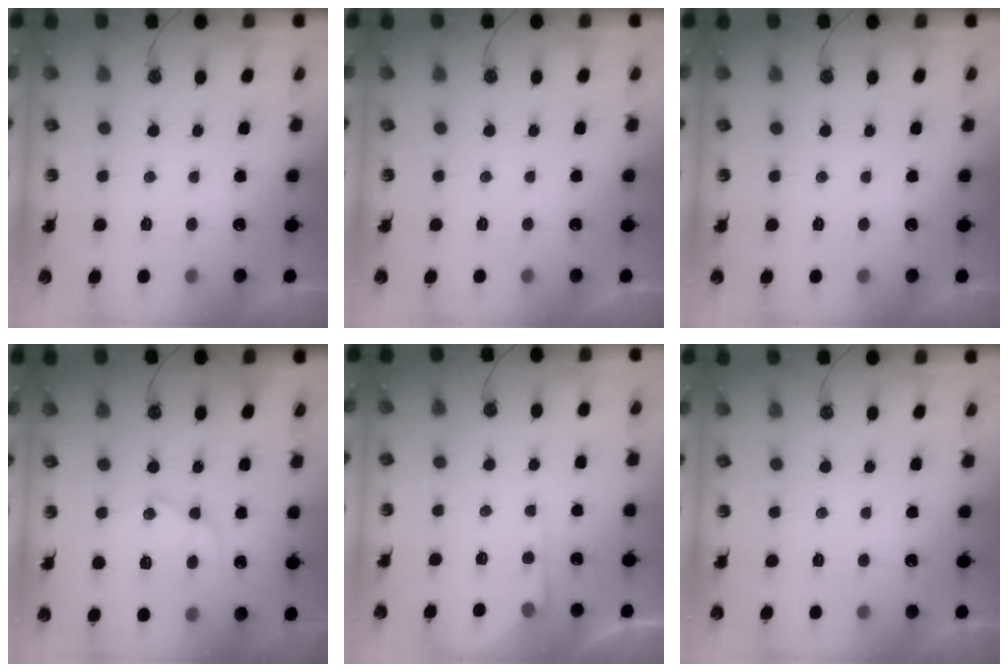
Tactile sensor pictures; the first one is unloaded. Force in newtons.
{"total": 0.0}
{"total": 0.0}
{"total": 12.1, "press": 12.1, "slide": 1.2}
{"total": 4.7, "press": 4.7, "slide": 0.4}
{"total": 0.0}